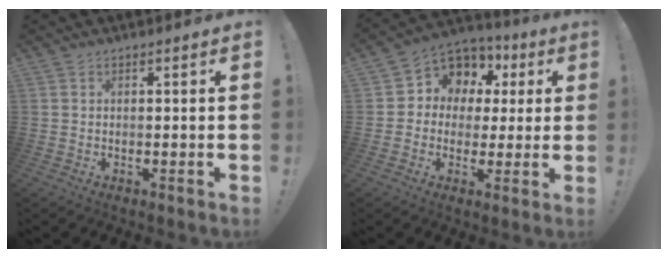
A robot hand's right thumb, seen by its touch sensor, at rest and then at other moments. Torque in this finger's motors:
{"motor_torque": [0.10, 0.46, 0.13, -0.04, 0.09]}